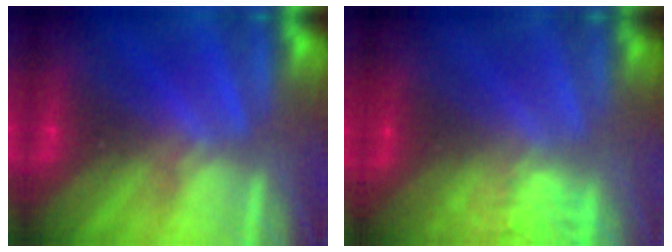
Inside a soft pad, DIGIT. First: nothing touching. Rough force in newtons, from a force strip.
{"total": 7.0}